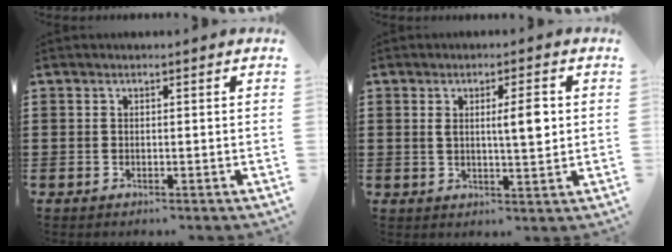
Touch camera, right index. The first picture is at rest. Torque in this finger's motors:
{"motor_torque": [0.25, 0.21, 0.34, 0.09]}